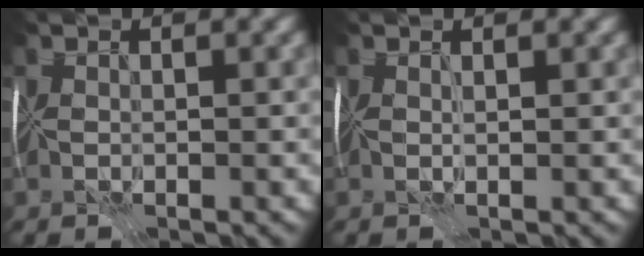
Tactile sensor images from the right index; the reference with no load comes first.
{"total": 0.0}